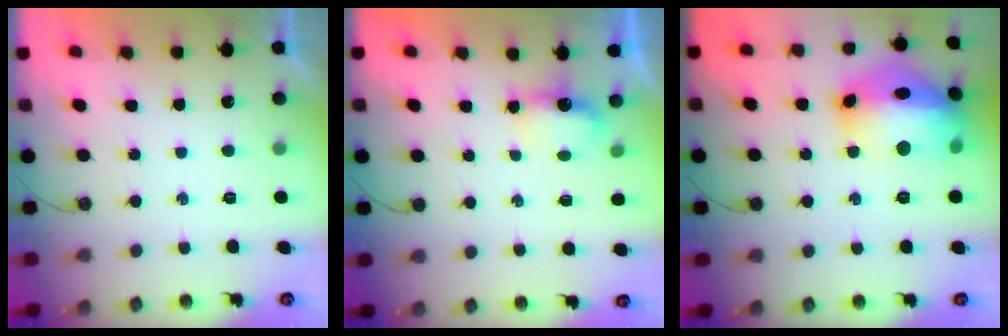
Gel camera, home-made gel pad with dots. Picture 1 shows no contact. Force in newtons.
{"total": 4.1, "press": 4.1, "slide": 0.7}
{"total": 21.8, "press": 21.6, "slide": 2.9}